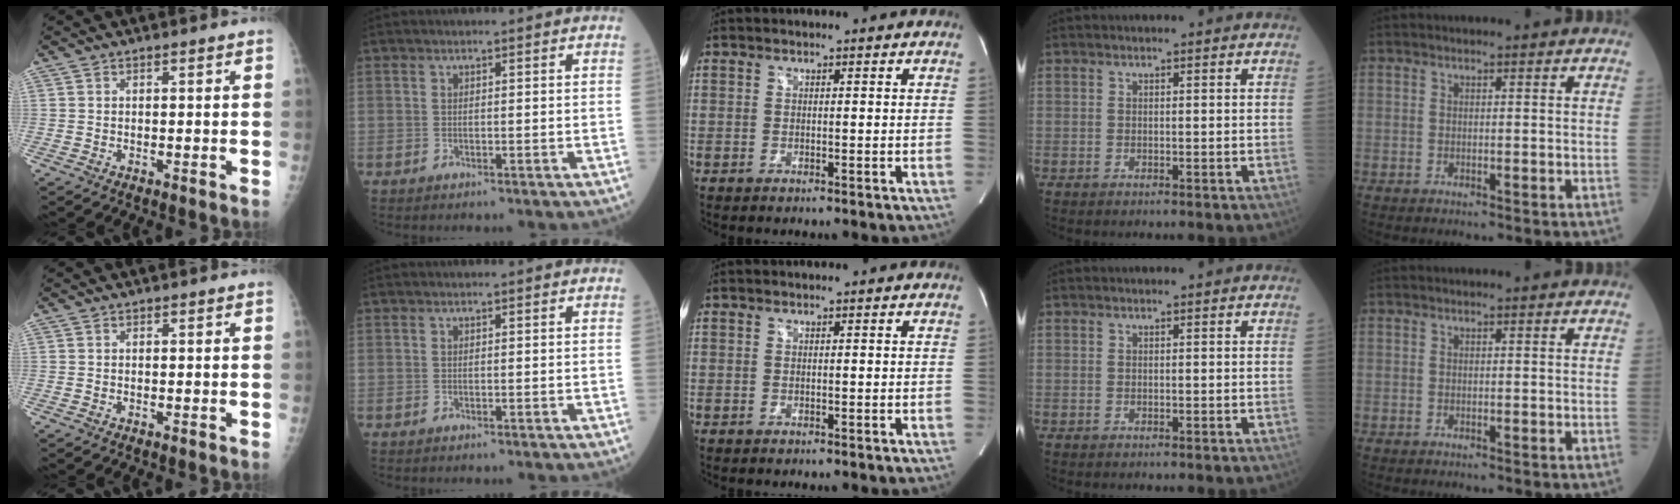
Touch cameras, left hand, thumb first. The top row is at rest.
{}